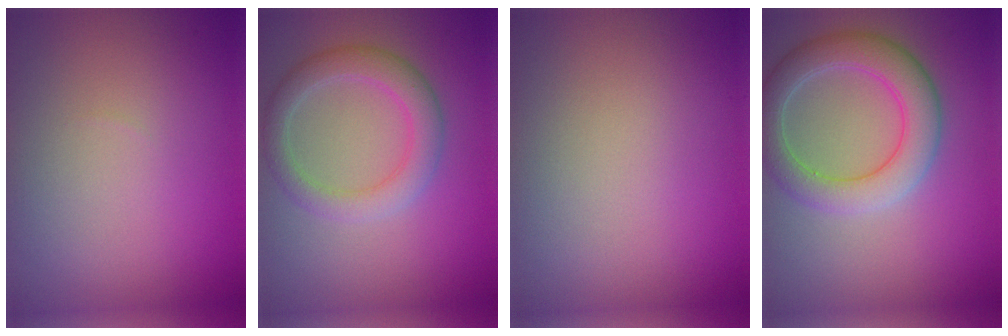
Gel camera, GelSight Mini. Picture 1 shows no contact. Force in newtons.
{"total": 3.6, "press": 3.6, "slide": 0.1}
{"total": 0.0}
{"total": 5.3, "press": 5.3, "slide": 0.4}